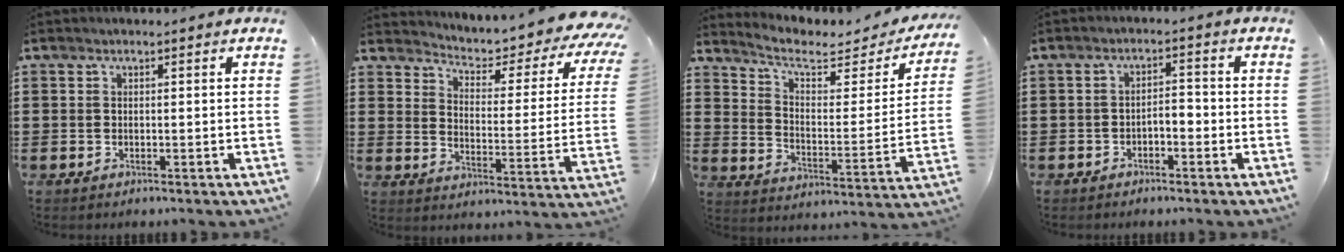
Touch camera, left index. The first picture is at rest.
{"total": 3.9, "force": [3.2, 0.7, 2.0], "torque": [-0.051, -0.038, 0.042]}
{"total": 5.3, "force": [3.9, 1.9, 3.1], "torque": [-0.073, -0.025, 0.059]}
{"total": 2.4, "force": [-1.6, 1.0, 1.5], "torque": [-0.033, 0.006, -0.036]}